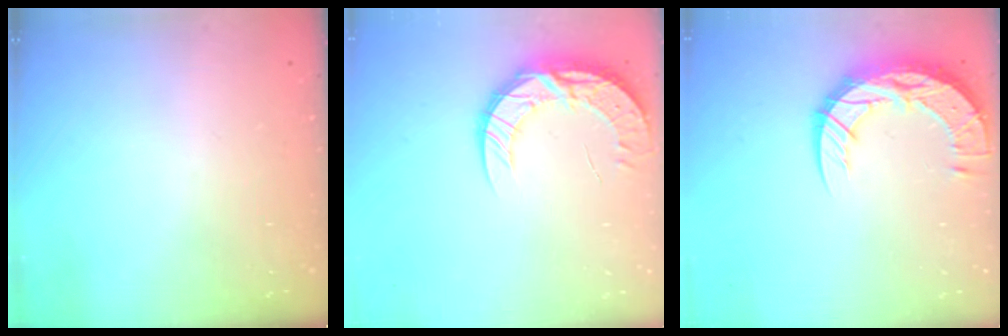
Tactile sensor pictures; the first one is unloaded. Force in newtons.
{"total": 13.0, "press": 12.9, "slide": 1.0}
{"total": 15.7, "press": 15.6, "slide": 1.2}